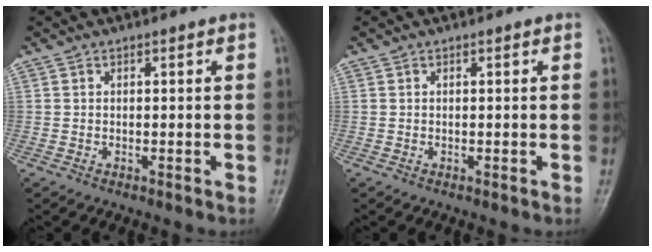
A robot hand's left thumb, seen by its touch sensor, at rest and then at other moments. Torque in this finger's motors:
{"motor_torque": [-0.01, 0.01, -0.10, 0.10, 0.00]}